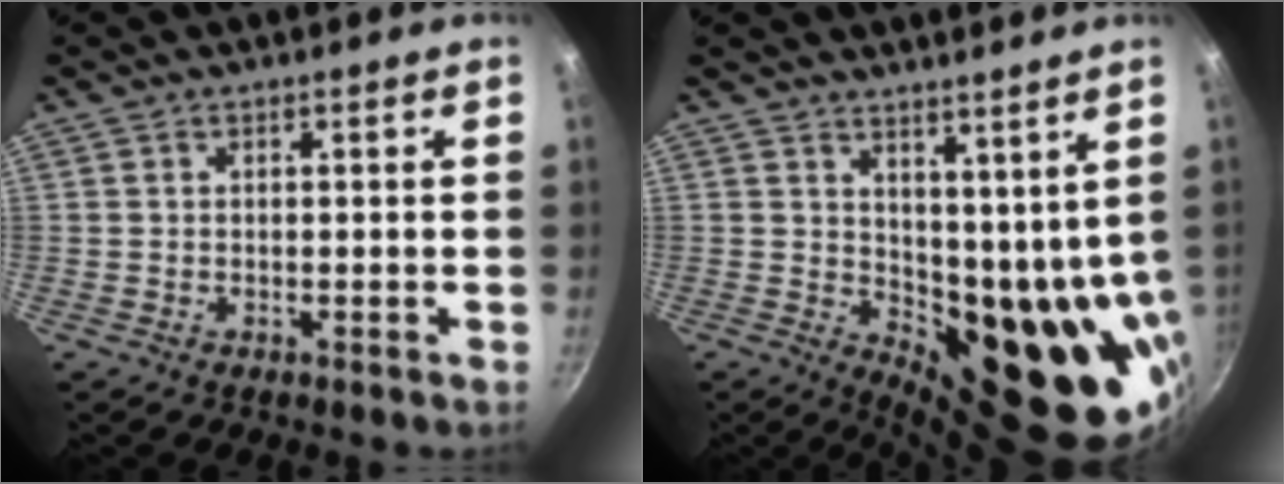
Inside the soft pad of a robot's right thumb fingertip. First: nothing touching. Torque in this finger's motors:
{"motor_torque": [-0.41, 2.29, 0.98, -0.06, 0.35]}